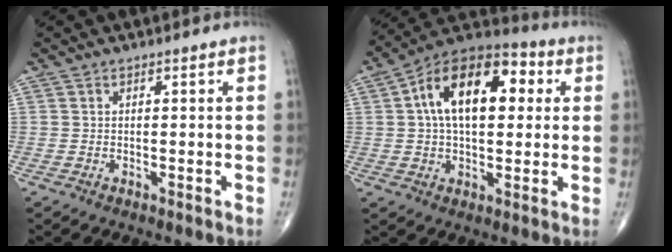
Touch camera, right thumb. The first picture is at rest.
{"total": 18.2, "force": [3.9, 10.0, 14.7], "torque": [-0.214, 0.028, 0.051]}